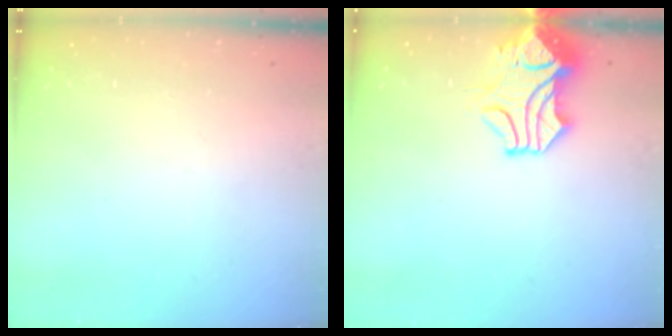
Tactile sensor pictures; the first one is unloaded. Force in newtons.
{"total": 2.1, "press": 1.9, "slide": 1.0}